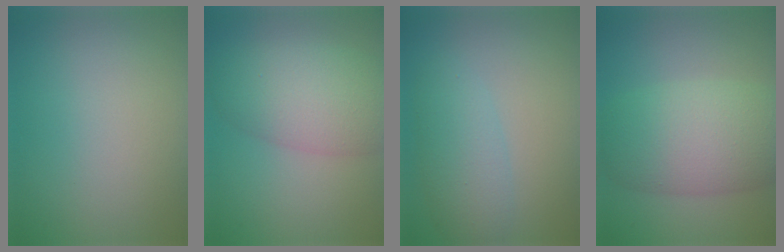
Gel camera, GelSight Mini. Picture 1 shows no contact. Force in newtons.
{"total": 6.6, "press": 6.6, "slide": 0.2}
{"total": 2.2, "press": 2.2, "slide": 0.1}
{"total": 8.4, "press": 8.4, "slide": 0.4}